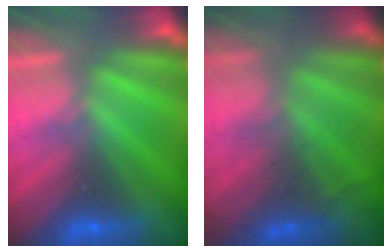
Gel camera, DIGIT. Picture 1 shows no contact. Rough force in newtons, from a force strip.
{"total": 7.4}